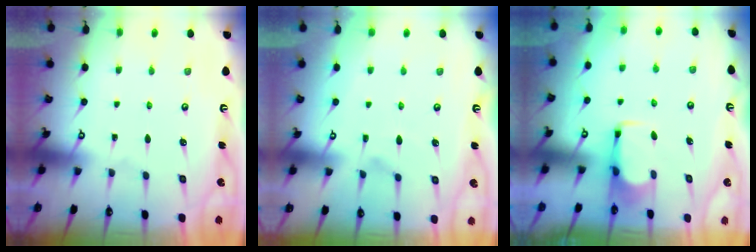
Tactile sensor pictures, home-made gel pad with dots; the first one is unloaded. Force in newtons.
{"total": 1.5, "press": 0.9, "slide": 1.2}
{"total": 2.8, "press": 2.8, "slide": 0.5}